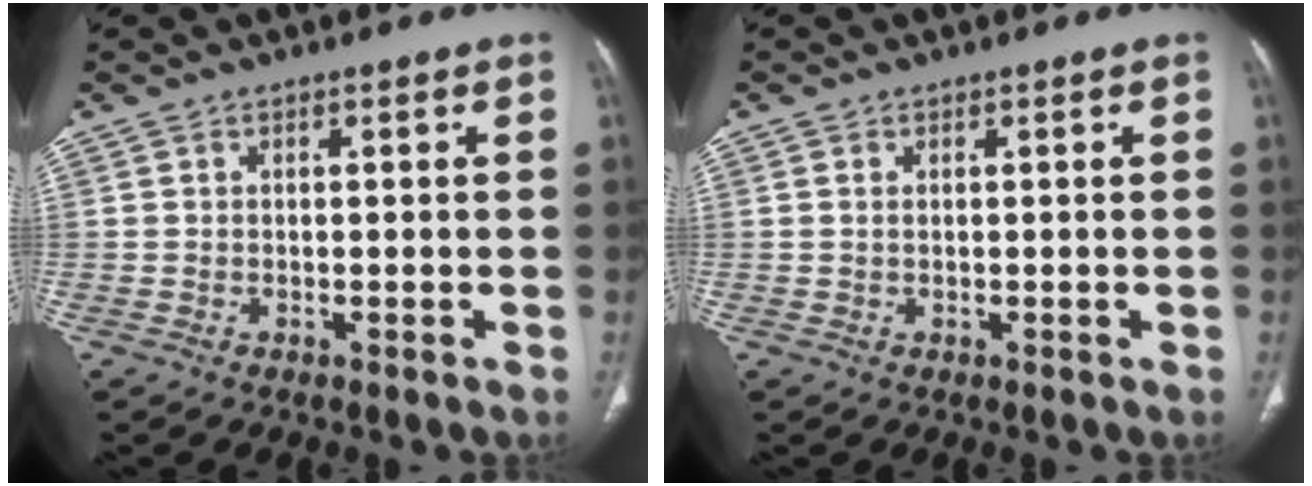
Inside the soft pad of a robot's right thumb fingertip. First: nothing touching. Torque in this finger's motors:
{"motor_torque": [-0.05, -0.13, -0.42, 0.34, -0.02]}